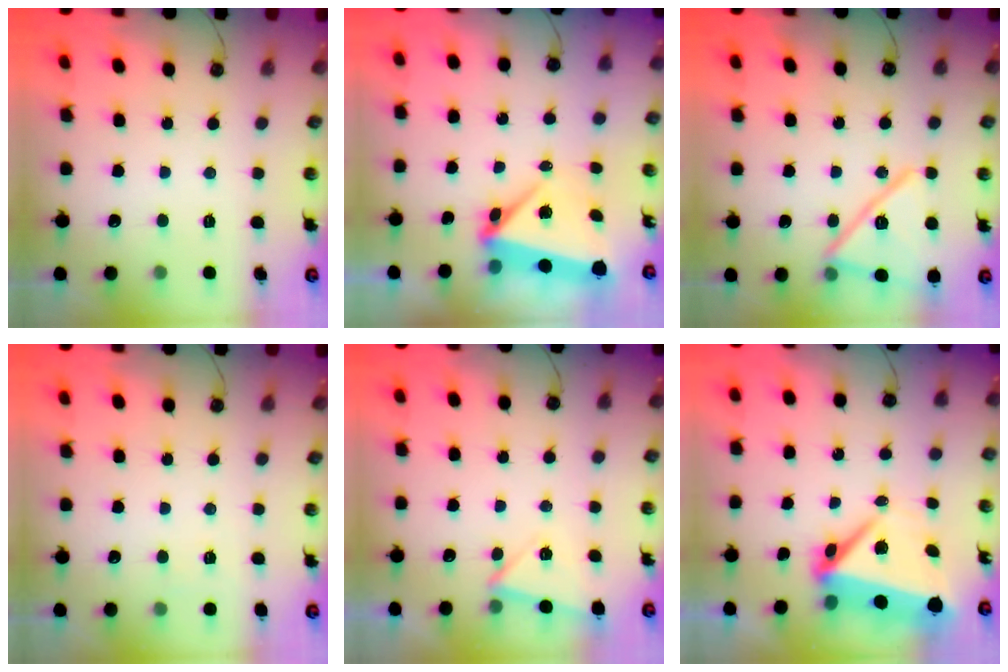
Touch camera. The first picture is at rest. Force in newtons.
{"total": 6.2, "press": 5.1, "slide": 3.6}
{"total": 17.2, "press": 17.2, "slide": 0.3}
{"total": 2.7, "press": 2.4, "slide": 1.3}
{"total": 3.0, "press": 2.8, "slide": 1.1}
{"total": 8.6, "press": 8.6, "slide": 0.8}